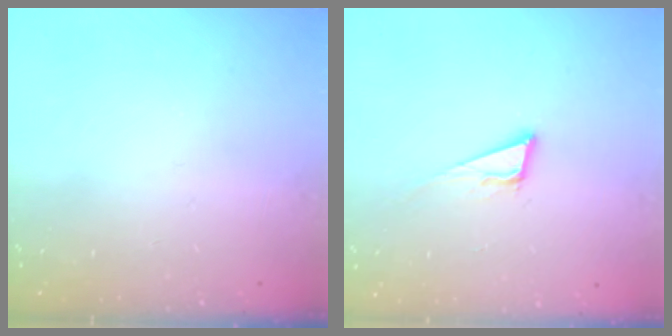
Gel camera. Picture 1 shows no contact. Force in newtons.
{"total": 6.8, "press": 6.4, "slide": 2.4}